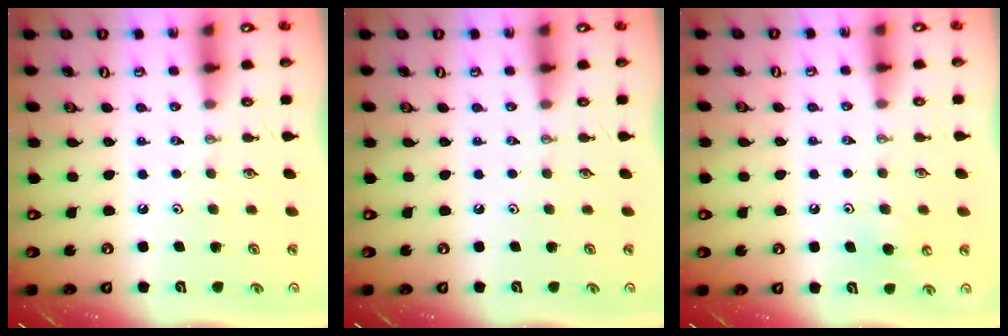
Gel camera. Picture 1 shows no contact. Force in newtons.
{"total": 0.0}
{"total": 5.4, "press": 5.3, "slide": 0.9}